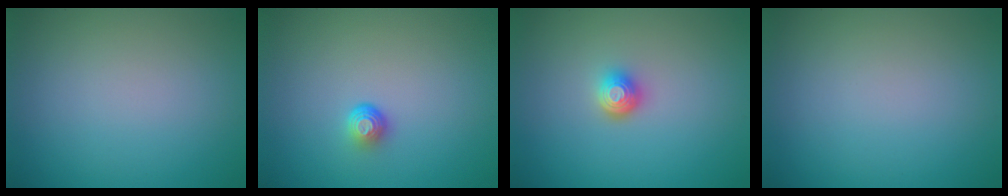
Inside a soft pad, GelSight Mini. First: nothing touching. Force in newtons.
{"total": 1.5, "press": 1.0, "slide": 1.2}
{"total": 1.8, "press": 1.3, "slide": 1.2}
{"total": 0.0}